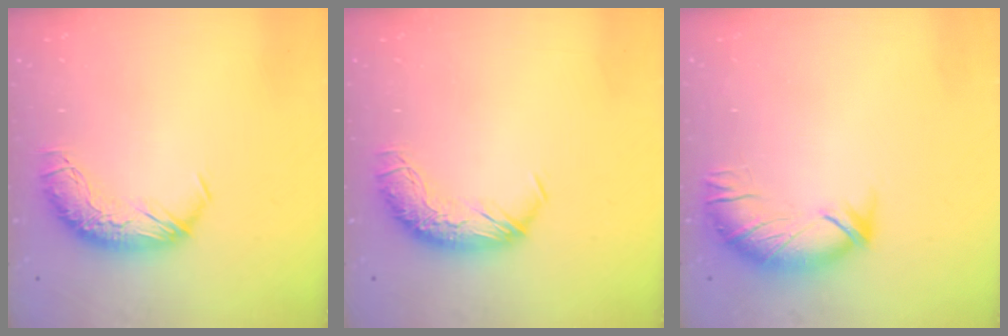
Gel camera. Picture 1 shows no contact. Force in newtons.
{"total": 0.0}
{"total": 2.9, "press": 2.6, "slide": 1.4}